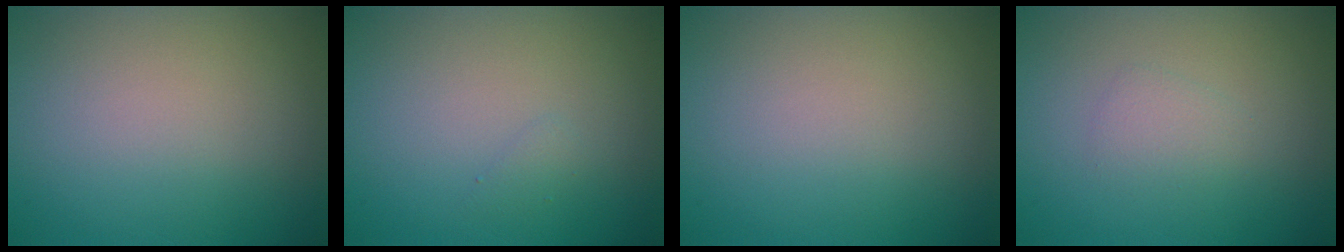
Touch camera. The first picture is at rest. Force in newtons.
{"total": 0.5, "press": 0.5, "slide": 0.1}
{"total": 0.0}
{"total": 1.2, "press": 1.2, "slide": 0.0}